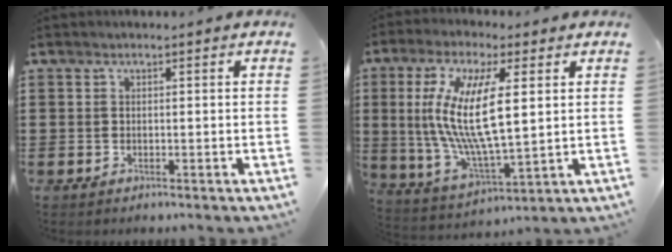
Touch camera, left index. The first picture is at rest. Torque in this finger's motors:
{"motor_torque": [2.14, 0.00, 1.05, 0.21]}